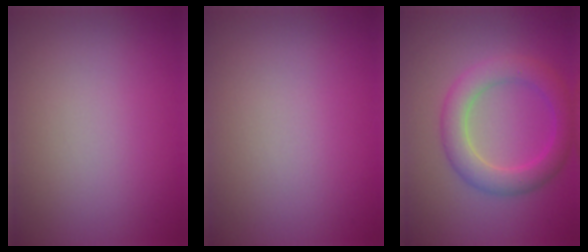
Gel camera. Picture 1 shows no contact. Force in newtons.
{"total": 0.0}
{"total": 4.3, "press": 4.3, "slide": 0.1}